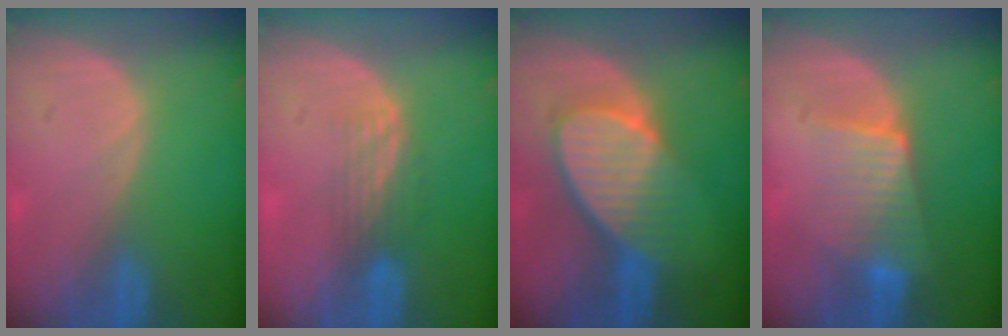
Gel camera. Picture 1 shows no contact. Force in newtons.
{"total": 3.4, "press": 2.9, "slide": 1.8}
{"total": 8.3, "press": 7.7, "slide": 3.1}
{"total": 6.5, "press": 6.1, "slide": 2.1}